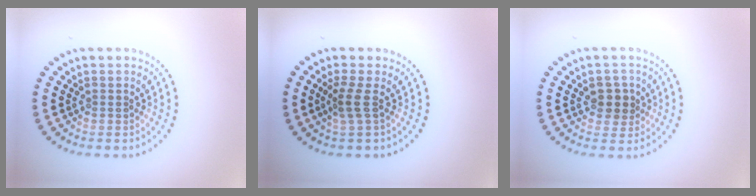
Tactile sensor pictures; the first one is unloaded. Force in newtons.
{"total": 1.9, "press": 1.2, "slide": 1.5}
{"total": 2.0, "press": 1.9, "slide": 0.7}